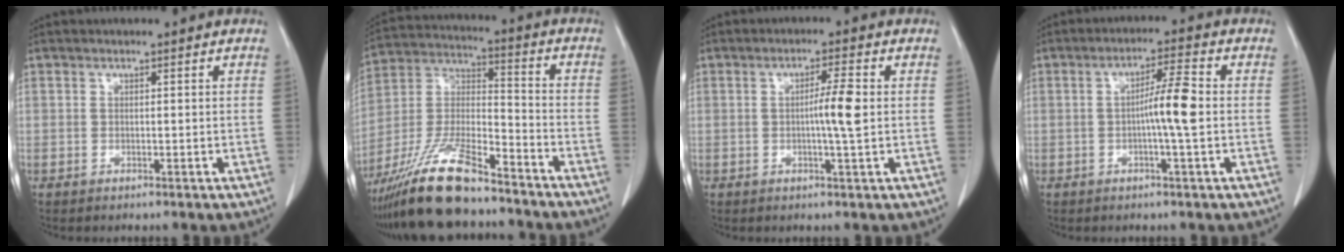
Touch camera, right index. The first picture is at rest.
{"total": 16.3, "force": [-12.8, 3.3, 9.5], "torque": [-0.202, -0.011, -0.236]}
{"total": 4.7, "force": [0.1, -0.3, 4.6], "torque": [-0.078, -0.002, -0.001]}
{"total": 5.9, "force": [-0.5, -0.3, 5.9], "torque": [-0.101, 0.006, -0.010]}